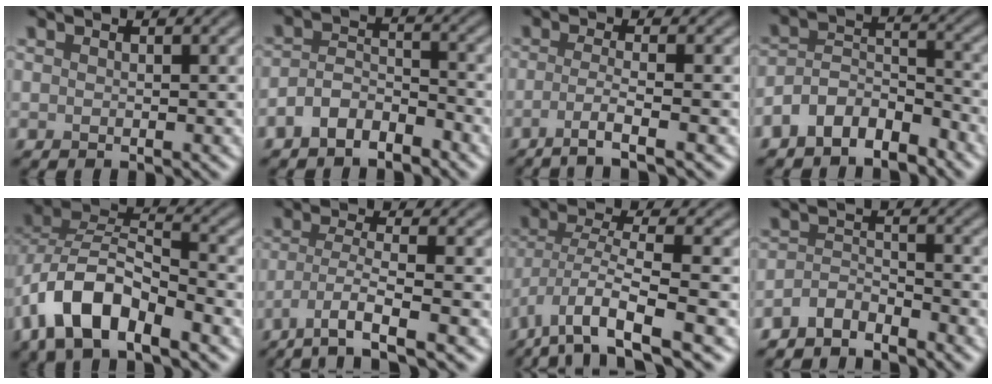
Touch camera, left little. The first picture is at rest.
{"total": 3.4, "force": [-2.3, 1.7, 1.7], "torque": [-0.035, 0.008, -0.051]}
{"total": 3.5, "force": [-1.7, 0.6, 3.0], "torque": [-0.043, -0.001, -0.048]}
{"total": 5.1, "force": [-3.5, 2.5, 2.7], "torque": [-0.046, 0.005, -0.076]}
{"total": 8.4, "force": [-4.2, 4.1, 6.0], "torque": [-0.113, 0.009, -0.087]}
{"total": 4.8, "force": [-2.7, 0.8, 3.9], "torque": [-0.064, -0.003, -0.058]}
{"total": 6.9, "force": [-3.9, 1.8, 5.5], "torque": [-0.102, -0.001, -0.076]}
{"total": 2.8, "force": [-2.6, 0.7, 0.6], "torque": [-0.014, 0.001, -0.059]}